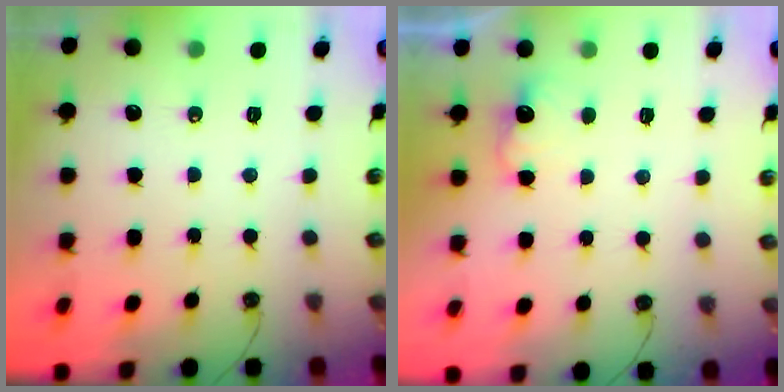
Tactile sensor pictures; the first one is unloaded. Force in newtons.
{"total": 2.8, "press": 2.7, "slide": 0.9}